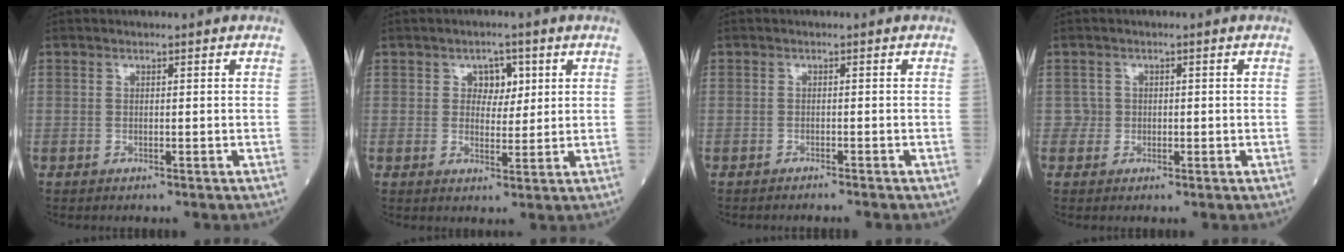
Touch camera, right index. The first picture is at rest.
{"total": 3.8, "force": [1.5, 2.5, 2.5], "torque": [-0.028, 0.006, 0.023]}
{"total": 1.9, "force": [-1.7, -0.3, 0.7], "torque": [-0.009, 0.001, -0.020]}
{"total": 1.5, "force": [-0.1, 1.5, -0.1], "torque": [0.011, 0.007, -0.003]}